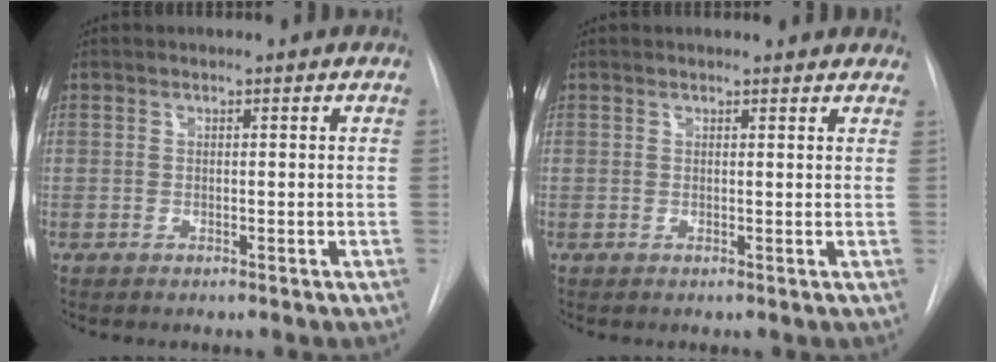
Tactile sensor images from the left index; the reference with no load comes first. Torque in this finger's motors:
{"motor_torque": [0.41, -0.80, -0.07, 0.00]}